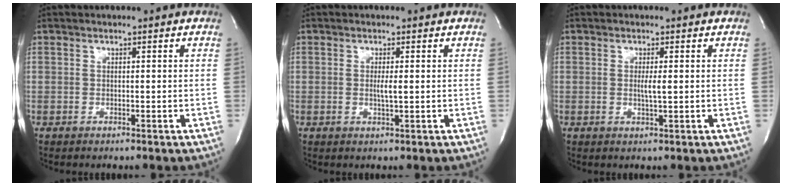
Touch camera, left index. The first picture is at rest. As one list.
[{"total": 1.8, "force": [0.1, 0.0, 1.8], "torque": [-0.038, -0.002, 0.001]}, {"total": 2.0, "force": [0.1, 0.0, 2.0], "torque": [-0.040, -0.002, 0.002]}]